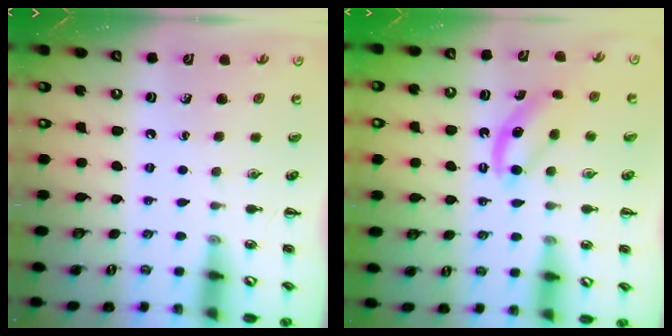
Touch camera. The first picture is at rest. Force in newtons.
{"total": 5.3, "press": 5.1, "slide": 1.2}